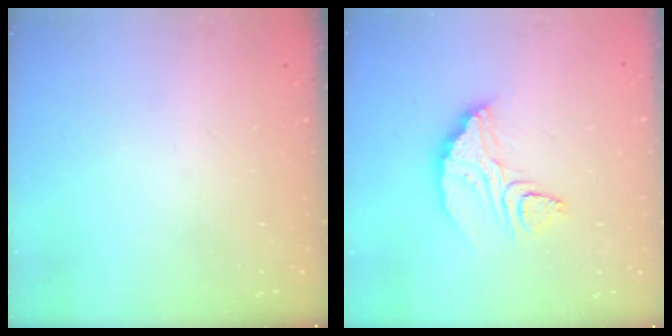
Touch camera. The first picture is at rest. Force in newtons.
{"total": 11.0, "press": 11.0, "slide": 0.8}